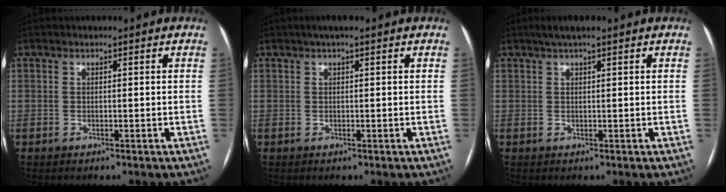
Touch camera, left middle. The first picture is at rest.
{"total": 2.1, "force": [1.3, 0.2, 1.6], "torque": [-0.028, 0.020, 0.019]}
{"total": 2.9, "force": [2.1, 0.2, 2.1], "torque": [-0.039, 0.021, 0.036]}